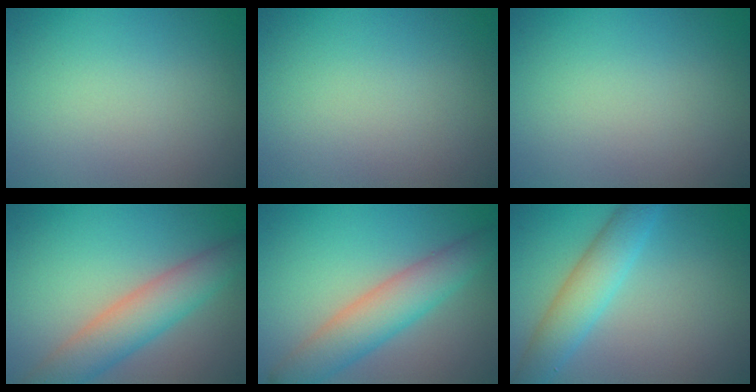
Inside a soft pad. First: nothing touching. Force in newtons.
{"total": 0.0}
{"total": 0.0}
{"total": 5.2, "press": 5.2, "slide": 0.4}
{"total": 5.2, "press": 5.2, "slide": 0.1}
{"total": 4.1, "press": 4.1, "slide": 0.1}